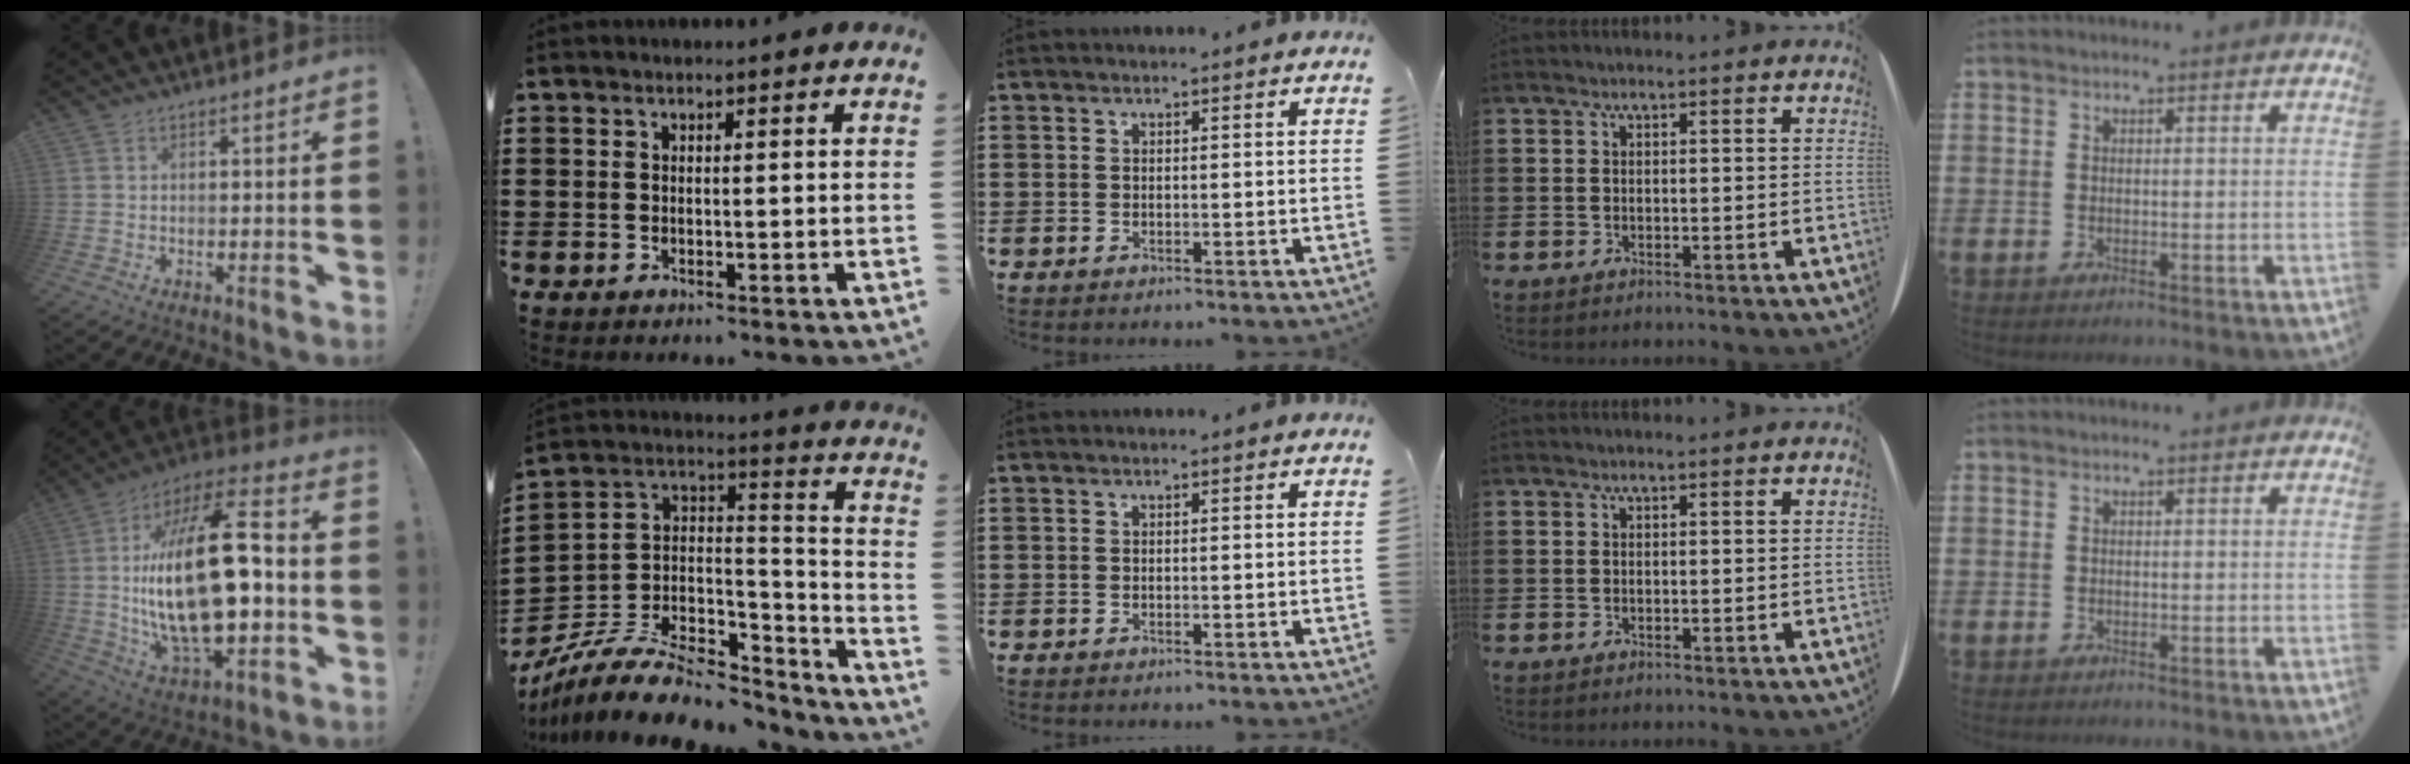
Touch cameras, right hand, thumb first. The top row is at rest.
{"thumb": {"total": 30.0, "force": [-1.5, 12.3, 27.3], "torque": [-0.521, 0.006, -0.029]}, "index": {"total": 10.1, "force": [-6.8, 5.1, 5.4], "torque": [-0.113, 0.014, -0.125]}}